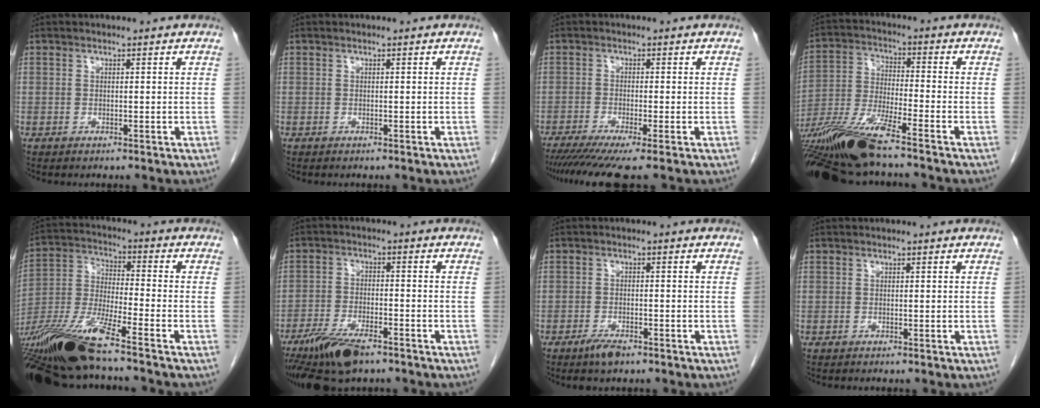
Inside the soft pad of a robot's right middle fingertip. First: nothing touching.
{"total": 0.0}
{"total": 7.7, "force": [-5.9, -0.2, 4.9], "torque": [-0.072, -0.020, -0.097]}
{"total": 13.8, "force": [-10.7, 0.4, 8.7], "torque": [-0.180, -0.023, -0.203]}
{"total": 17.8, "force": [-13.5, 0.6, 11.6], "torque": [-0.262, -0.034, -0.259]}
{"total": 10.2, "force": [-7.4, 2.8, 6.5], "torque": [-0.121, -0.019, -0.131]}
{"total": 3.1, "force": [-2.3, 1.0, 1.9], "torque": [-0.042, -0.003, -0.038]}
{"total": 0.0}